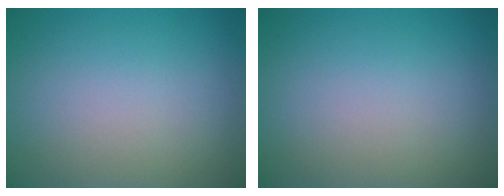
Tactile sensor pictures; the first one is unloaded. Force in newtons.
{"total": 0.0}